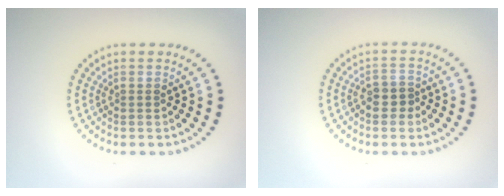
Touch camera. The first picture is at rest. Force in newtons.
{"total": 2.0, "press": 1.9, "slide": 0.7}